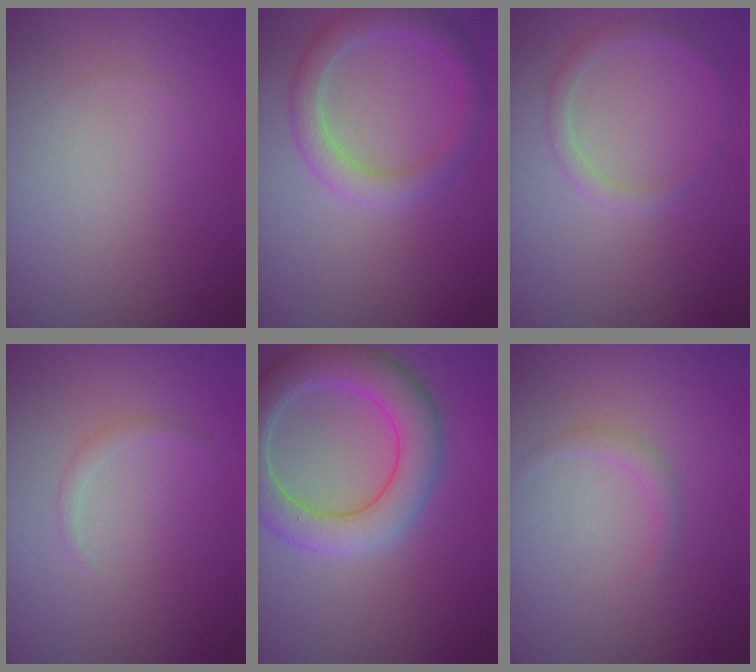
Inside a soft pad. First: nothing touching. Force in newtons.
{"total": 3.0, "press": 3.0, "slide": 0.1}
{"total": 1.3, "press": 1.3, "slide": 0.1}
{"total": 0.7, "press": 0.7, "slide": 0.1}
{"total": 6.0, "press": 6.0, "slide": 0.1}
{"total": 0.8, "press": 0.8, "slide": 0.1}